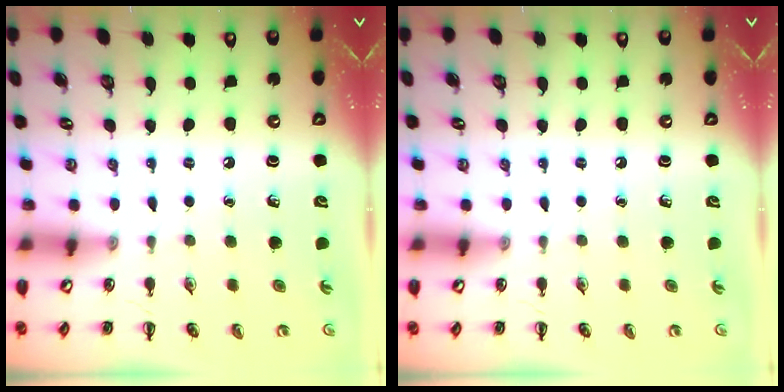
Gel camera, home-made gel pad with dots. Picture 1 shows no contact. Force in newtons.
{"total": 0.0}